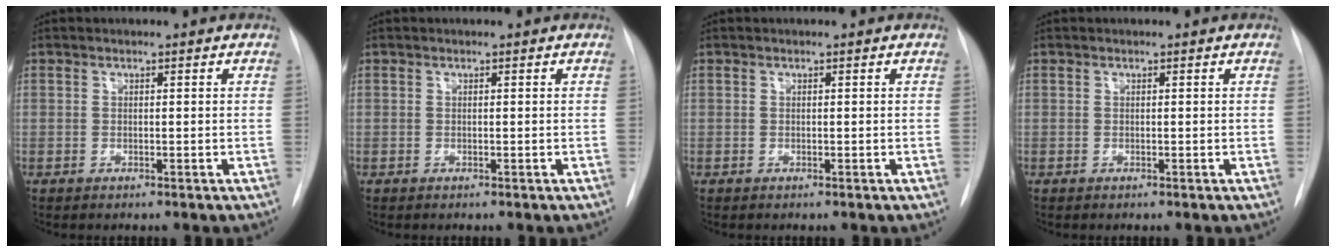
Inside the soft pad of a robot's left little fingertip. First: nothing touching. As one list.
[{"total": 0.0}, {"total": 0.0}, {"total": 0.0}]